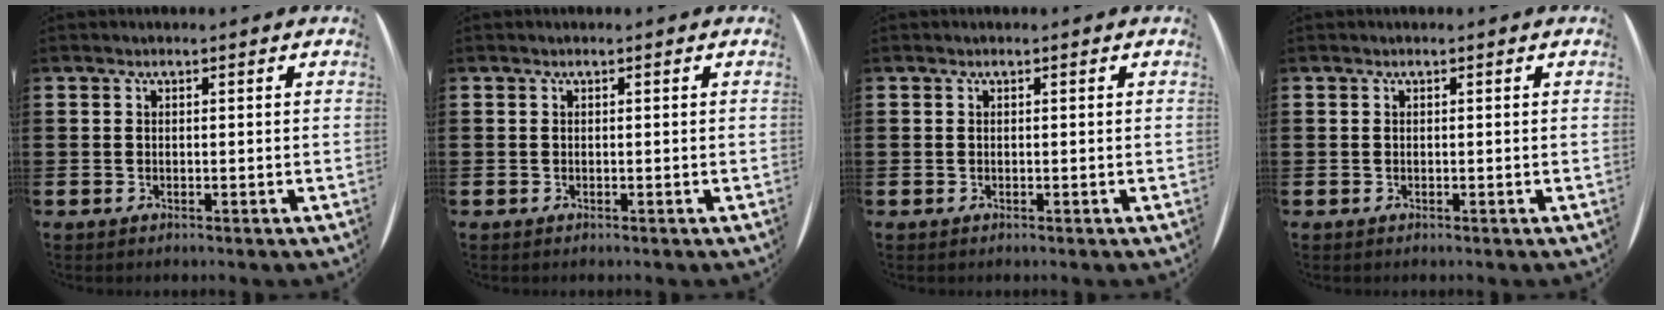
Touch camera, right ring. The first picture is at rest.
{"total": 0.0}
{"total": 0.0}
{"total": 0.0}